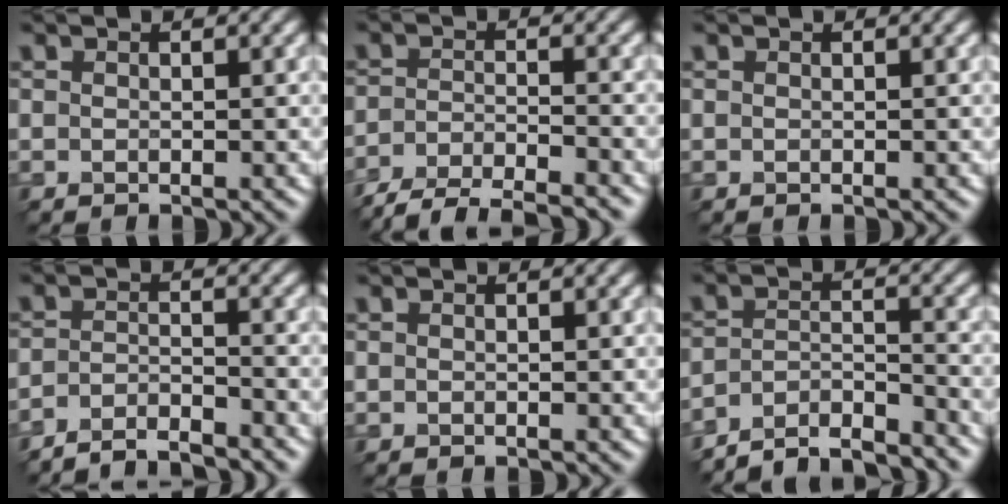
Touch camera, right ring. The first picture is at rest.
{"total": 6.1, "force": [-5.4, 1.2, 2.6], "torque": [-0.046, -0.009, -0.096]}
{"total": 0.0}
{"total": 3.8, "force": [-3.6, 0.5, 1.1], "torque": [-0.017, 0.000, -0.068]}
{"total": 0.0}
{"total": 6.4, "force": [-6.0, 1.2, 1.9], "torque": [-0.032, -0.008, -0.104]}